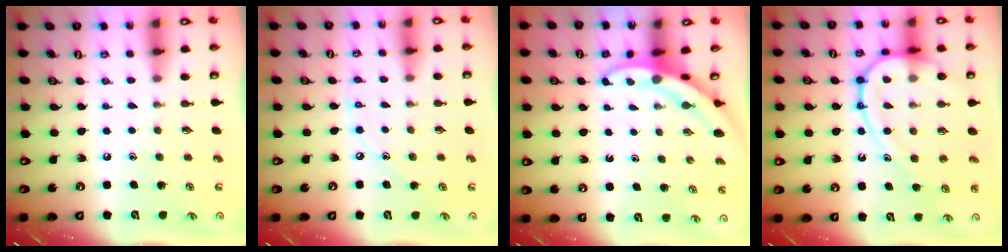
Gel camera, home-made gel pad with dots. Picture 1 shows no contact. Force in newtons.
{"total": 5.3, "press": 5.3, "slide": 0.6}
{"total": 3.1, "press": 3.1, "slide": 0.3}
{"total": 14.3, "press": 14.3, "slide": 1.4}